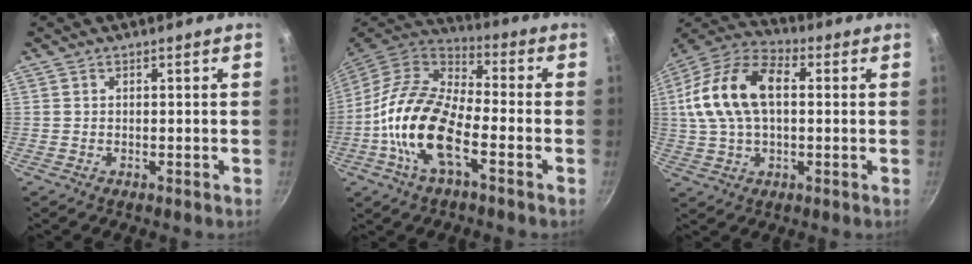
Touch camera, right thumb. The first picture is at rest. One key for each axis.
{"total": 17.2, "fx": -5.2, "fy": 7.7, "fz": 14.5, "tx": -0.269, "ty": 0.033, "tz": -0.114}
{"total": 17.6, "fx": 2.3, "fy": 10.4, "fz": 14.0, "tx": -0.259, "ty": 0.030, "tz": 0.028}